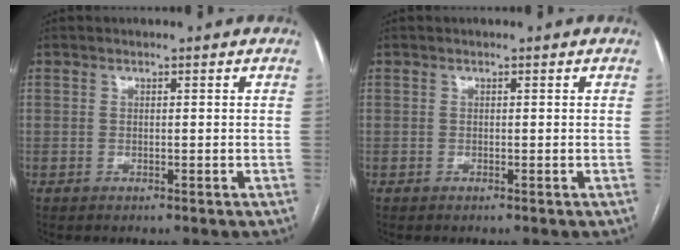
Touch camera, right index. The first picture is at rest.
{"total": 0.0}